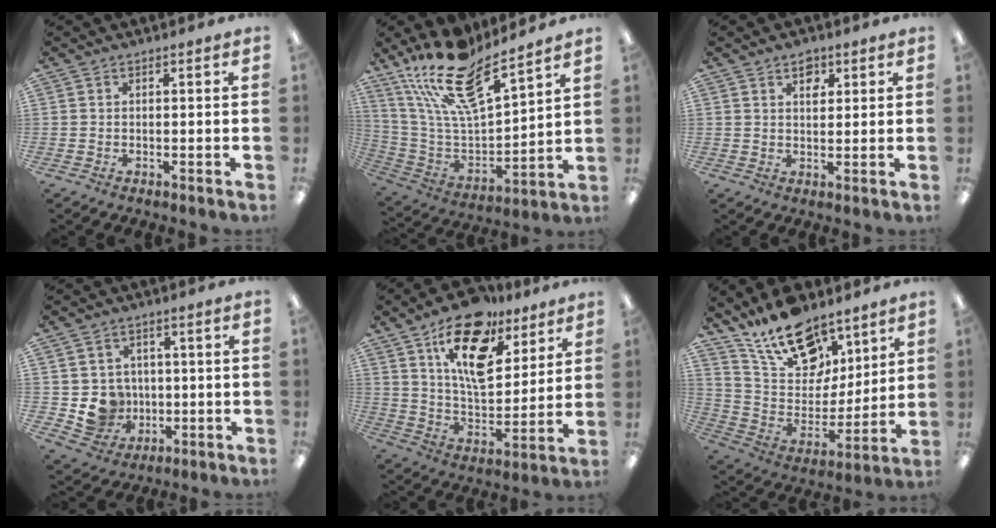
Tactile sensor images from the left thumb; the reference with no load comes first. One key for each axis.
{"total": 20.7, "fx": 15.4, "fy": 6.8, "fz": 12.1, "tx": -0.226, "ty": -0.102, "tz": 0.271}
{"total": 4.0, "fx": 2.4, "fy": 2.3, "fz": 2.1, "tx": -0.007, "ty": -0.013, "tz": 0.036}
{"total": 8.0, "fx": -0.1, "fy": 7.9, "fz": 1.5, "tx": -0.047, "ty": 0.006, "tz": 0.012}
{"total": 20.2, "fx": 11.7, "fy": 10.5, "fz": 12.7, "tx": -0.198, "ty": -0.053, "tz": 0.202}
{"total": 19.2, "fx": 13.8, "fy": 10.3, "fz": 8.3, "tx": -0.151, "ty": -0.083, "tz": 0.253}